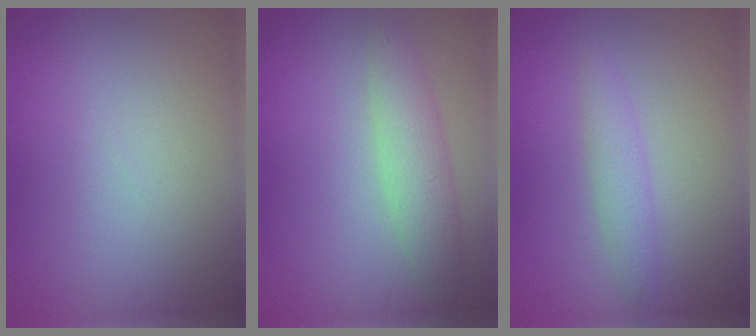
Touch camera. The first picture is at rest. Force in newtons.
{"total": 3.1, "press": 3.1, "slide": 0.1}
{"total": 1.9, "press": 1.9, "slide": 0.0}